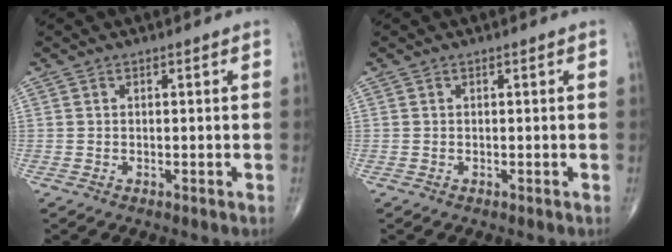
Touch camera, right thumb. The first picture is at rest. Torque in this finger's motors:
{"motor_torque": [0.04, 0.27, -0.06, -0.12, -0.02]}